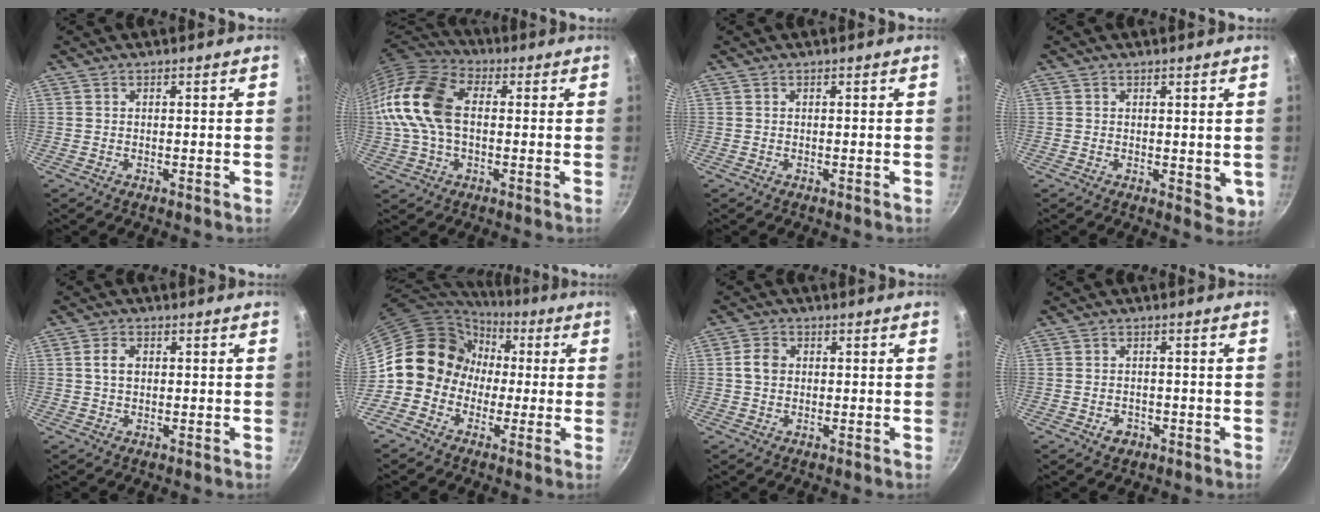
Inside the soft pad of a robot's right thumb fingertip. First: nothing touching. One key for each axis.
{"total": 15.8, "fx": 0.8, "fy": 10.3, "fz": 12.0, "tx": -0.227, "ty": 0.033, "tz": -0.001}
{"total": 0.0}
{"total": 3.9, "fx": 0.6, "fy": 2.4, "fz": 2.9, "tx": -0.037, "ty": -0.007, "tz": 0.011}
{"total": 3.1, "fx": 0.4, "fy": 2.2, "fz": 2.1, "tx": -0.031, "ty": 0.005, "tz": 0.006}
{"total": 13.1, "fx": -0.4, "fy": 12.1, "fz": 5.0, "tx": -0.040, "ty": 0.037, "tz": -0.021}
{"total": 3.9, "fx": 0.4, "fy": 3.1, "fz": 2.3, "tx": -0.034, "ty": 0.009, "tz": 0.001}
{"total": 2.9, "fx": -1.3, "fy": 2.2, "fz": 1.3, "tx": -0.014, "ty": 0.013, "tz": -0.014}